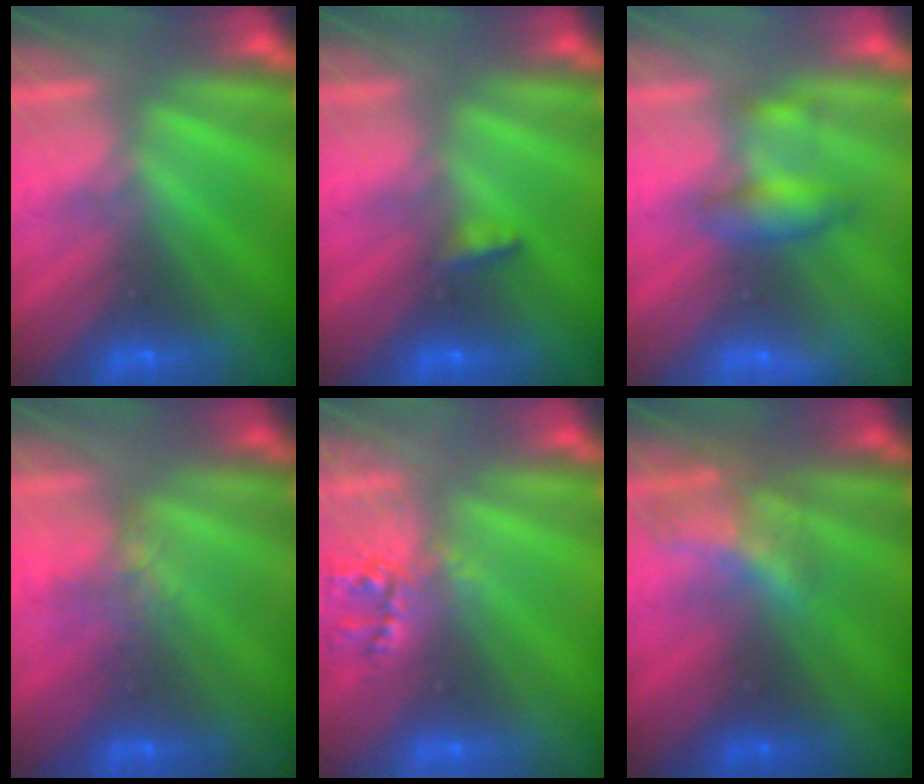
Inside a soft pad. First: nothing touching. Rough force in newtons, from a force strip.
{"total": 2.9}
{"total": 2.0}
{"total": 4.1}
{"total": 2.3}
{"total": 2.1}